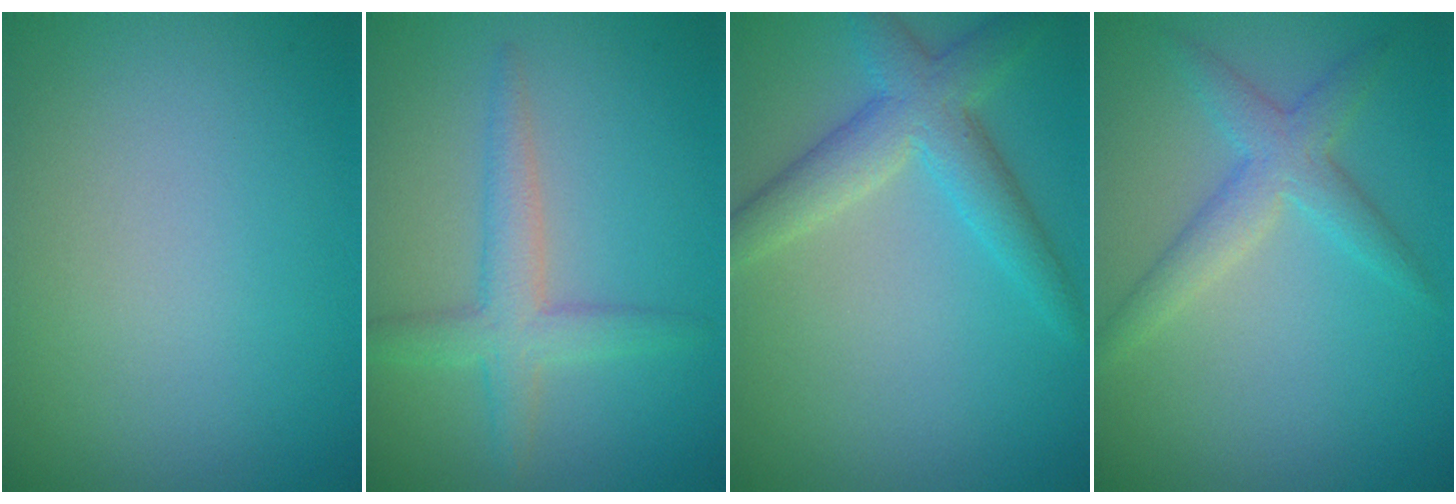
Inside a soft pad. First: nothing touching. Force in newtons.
{"total": 3.4, "press": 3.4, "slide": 0.1}
{"total": 4.5, "press": 4.4, "slide": 0.4}
{"total": 3.2, "press": 3.2, "slide": 0.0}